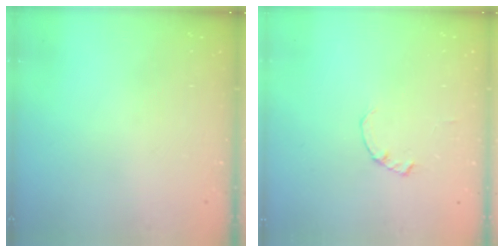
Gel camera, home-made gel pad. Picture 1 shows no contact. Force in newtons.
{"total": 0.0}